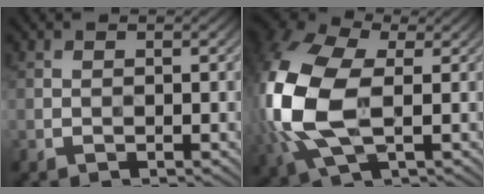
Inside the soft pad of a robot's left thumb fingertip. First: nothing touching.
{"total": 16.1, "force": [-0.5, 9.9, 12.7], "torque": [-0.347, -0.011, -0.009]}